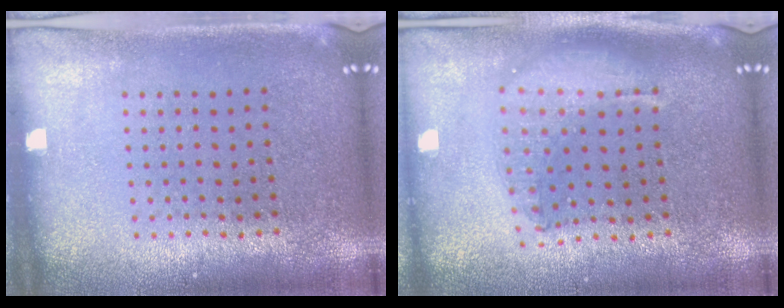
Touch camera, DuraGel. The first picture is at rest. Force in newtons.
{"total": 1.8, "press": 1.5, "slide": 0.9}